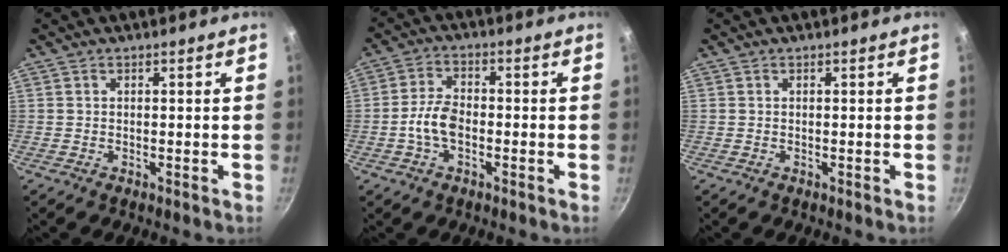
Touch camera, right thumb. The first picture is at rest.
{"total": 6.1, "force": [-1.6, 3.6, 4.7], "torque": [-0.088, 0.023, -0.037]}
{"total": 0.0}